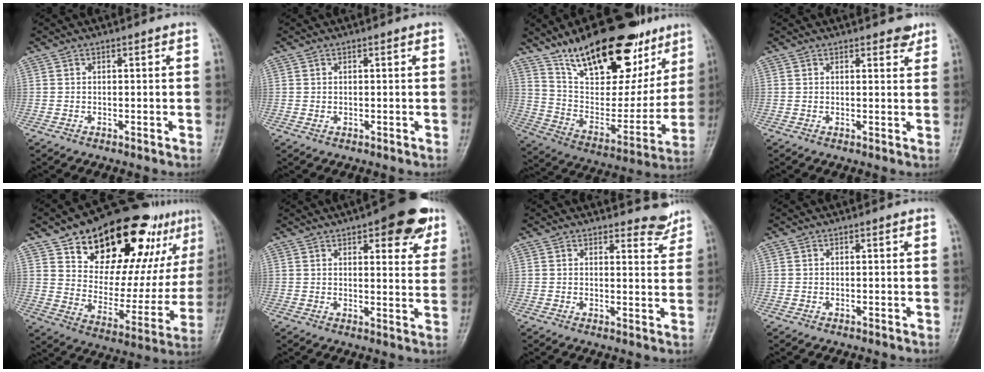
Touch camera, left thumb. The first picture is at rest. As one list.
[{"total": 1.0, "force": [0.2, 0.6, 0.7], "torque": [-0.010, 0.004, 0.007]}, {"total": 27.1, "force": [17.4, 11.8, 17.1], "torque": [-0.222, -0.056, 0.284]}, {"total": 2.4, "force": [1.9, 1.0, 1.2], "torque": [-0.002, -0.010, 0.021]}, {"total": 28.3, "force": [16.6, 13.5, 18.4], "torque": [-0.224, -0.043, 0.257]}, {"total": 12.2, "force": [6.8, 4.6, 9.0], "torque": [-0.075, -0.023, 0.082]}, {"total": 4.0, "force": [3.7, 1.4, 0.6], "torque": [0.010, -0.035, 0.039]}, {"total": 0.0}]